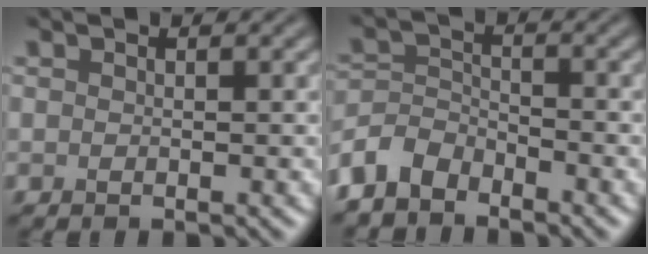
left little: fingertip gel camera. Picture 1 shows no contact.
{"total": 3.8, "force": [-3.3, 1.7, 0.9], "torque": [-0.017, 0.001, -0.078]}